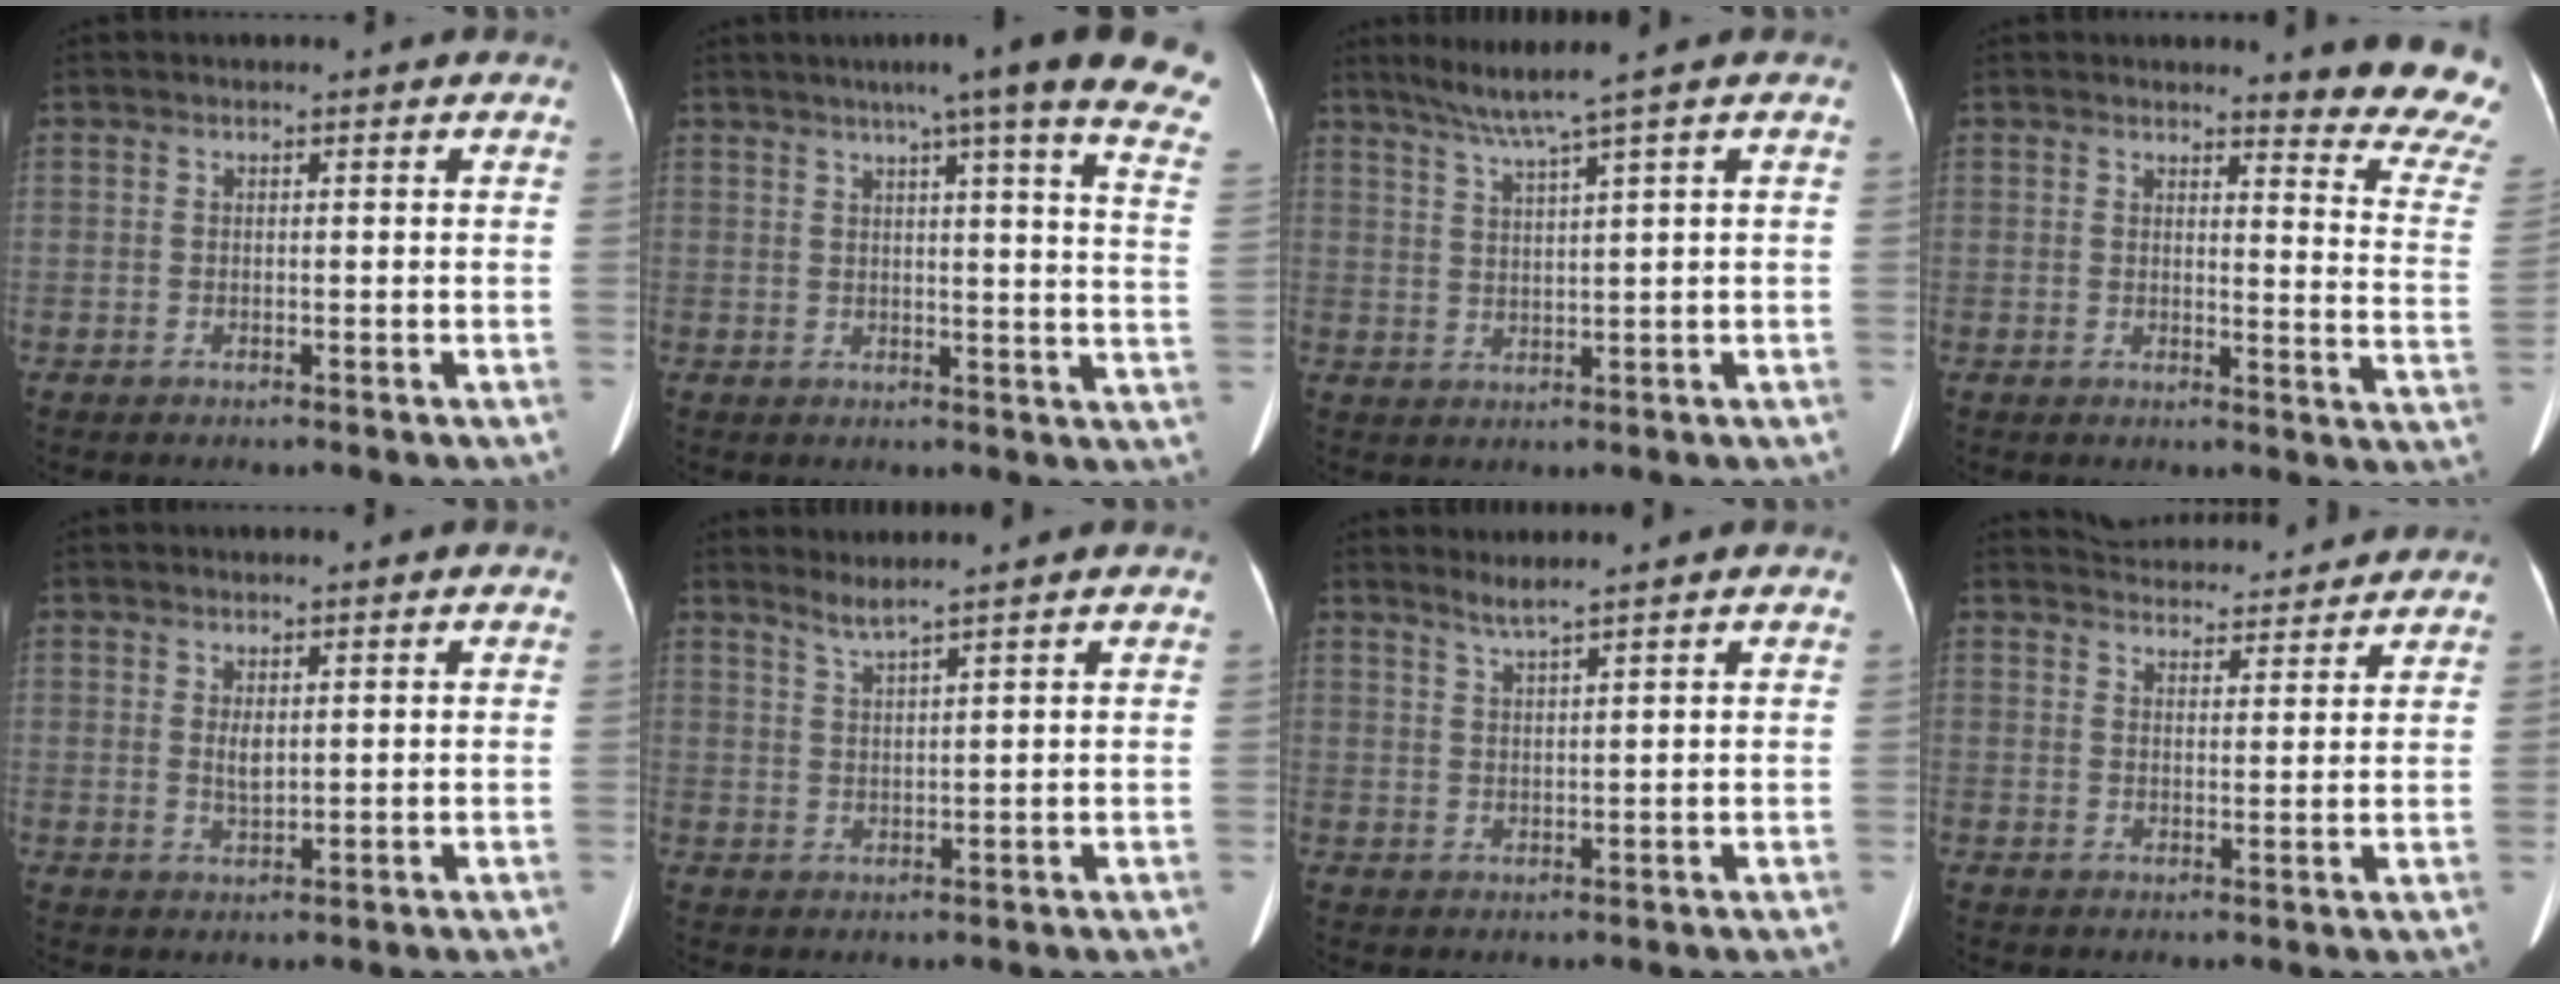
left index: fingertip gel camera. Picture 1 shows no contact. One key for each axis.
{"total": 22.7, "fx": 17.9, "fy": 0.5, "fz": 13.9, "tx": -0.153, "ty": -0.026, "tz": 0.195}
{"total": 5.1, "fx": 3.7, "fy": -1.6, "fz": 3.2, "tx": -0.066, "ty": 0.000, "tz": 0.075}
{"total": 11.5, "fx": 10.9, "fy": 0.1, "fz": 3.6, "tx": -0.023, "ty": -0.100, "tz": 0.094}
{"total": 1.9, "fx": 0.5, "fy": 0.7, "fz": 1.7, "tx": -0.035, "ty": -0.003, "tz": 0.016}
{"total": 2.5, "fx": 2.1, "fy": -1.0, "fz": 0.9, "tx": -0.025, "ty": -0.006, "tz": 0.045}
{"total": 2.3, "fx": 1.9, "fy": -0.9, "fz": 0.9, "tx": -0.023, "ty": -0.003, "tz": 0.040}
{"total": 10.4, "fx": 10.1, "fy": 2.2, "fz": 1.2, "tx": -0.007, "ty": 0.023, "tz": 0.126}